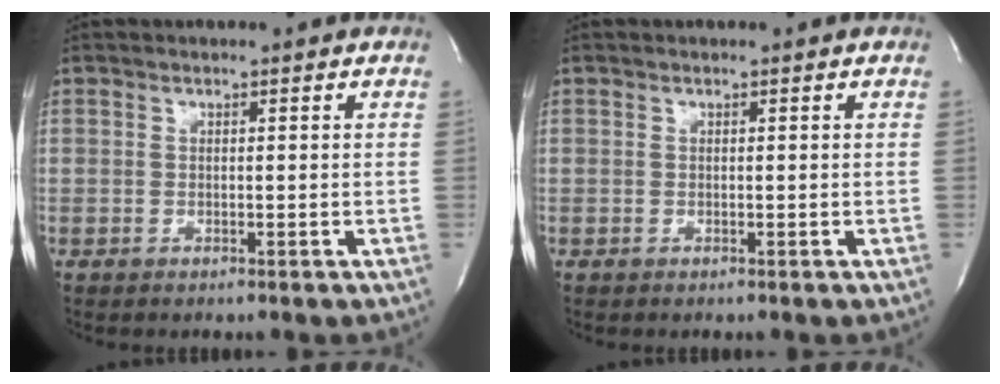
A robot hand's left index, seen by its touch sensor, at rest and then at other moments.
{"total": 0.0}